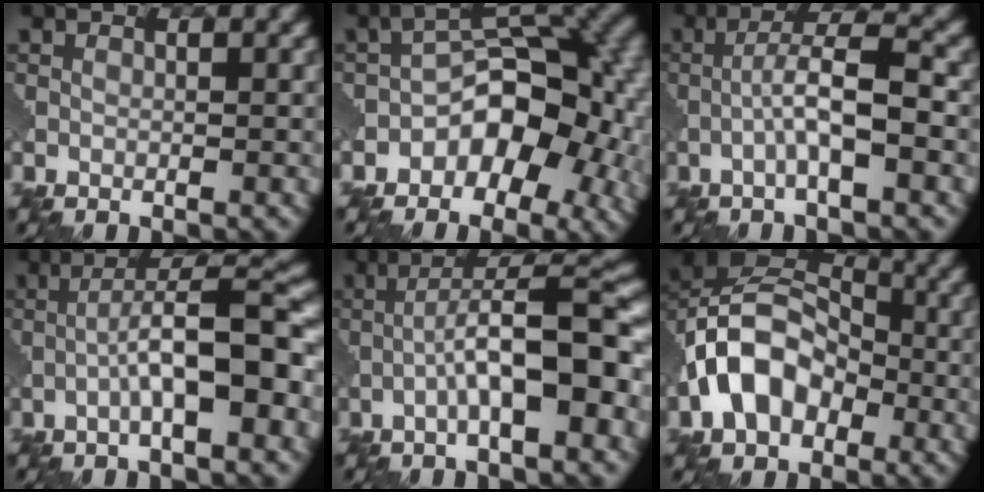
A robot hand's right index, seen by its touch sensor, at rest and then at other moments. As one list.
[{"total": 10.3, "force": [-2.8, 6.4, 7.6], "torque": [-0.084, 0.010, -0.052]}, {"total": 4.7, "force": [-1.2, 0.7, 4.5], "torque": [-0.078, 0.017, -0.030]}, {"total": 7.4, "force": [-1.7, 1.5, 7.0], "torque": [-0.107, 0.019, -0.030]}, {"total": 8.2, "force": [-1.9, 1.9, 7.7], "torque": [-0.115, 0.020, -0.034]}, {"total": 9.1, "force": [-2.4, 6.4, 6.0], "torque": [-0.106, 0.014, -0.062]}]